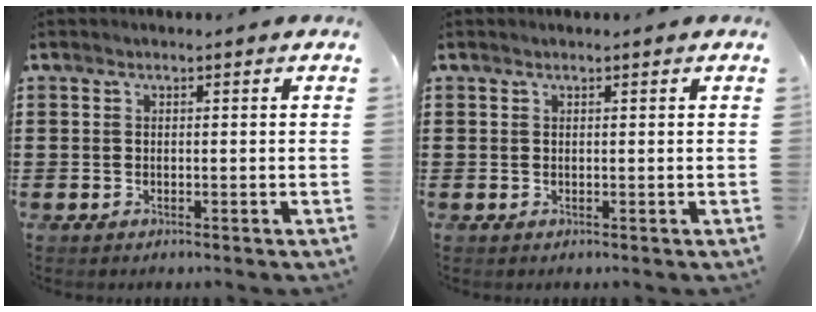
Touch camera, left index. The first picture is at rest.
{"total": 0.0}